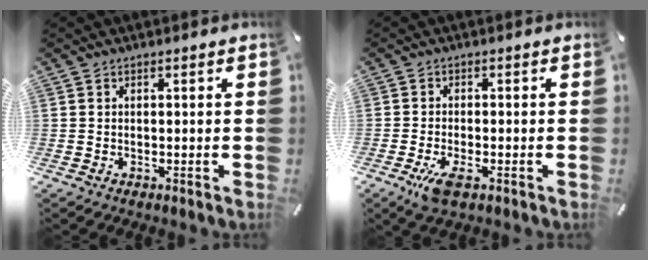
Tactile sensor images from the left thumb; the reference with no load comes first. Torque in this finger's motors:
{"motor_torque": [0.36, 0.47, 0.10, 0.04, 0.06]}